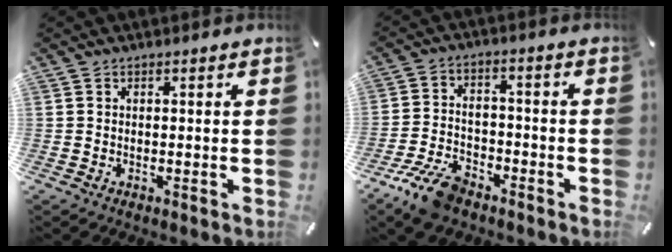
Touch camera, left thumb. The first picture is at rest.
{"total": 10.2, "force": [-6.8, 5.1, 5.6], "torque": [-0.111, 0.036, -0.124]}